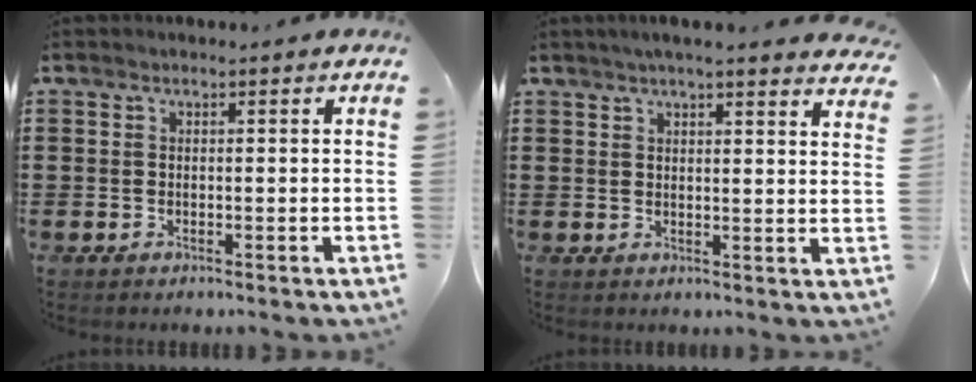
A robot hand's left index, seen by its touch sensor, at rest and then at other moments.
{"total": 3.7, "force": [3.4, -0.4, 1.4], "torque": [-0.038, -0.007, 0.061]}